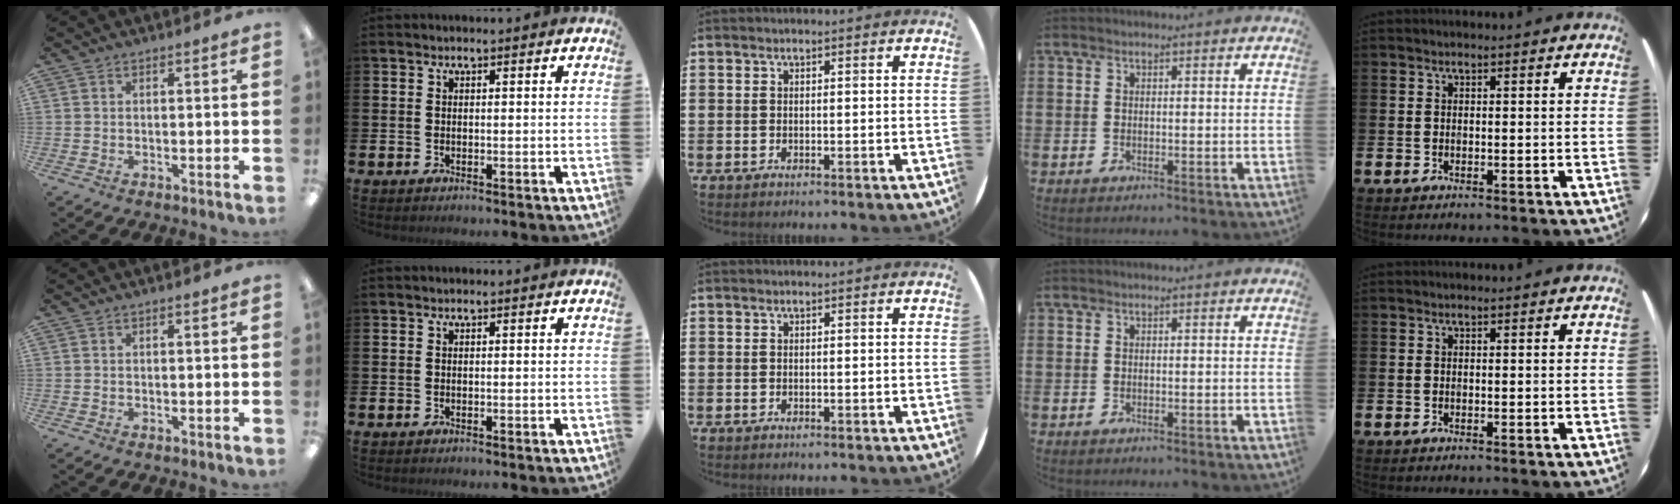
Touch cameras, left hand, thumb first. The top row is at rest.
{}